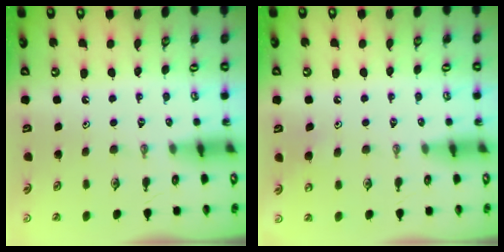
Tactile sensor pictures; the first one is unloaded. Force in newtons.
{"total": 5.3, "press": 5.3, "slide": 0.4}